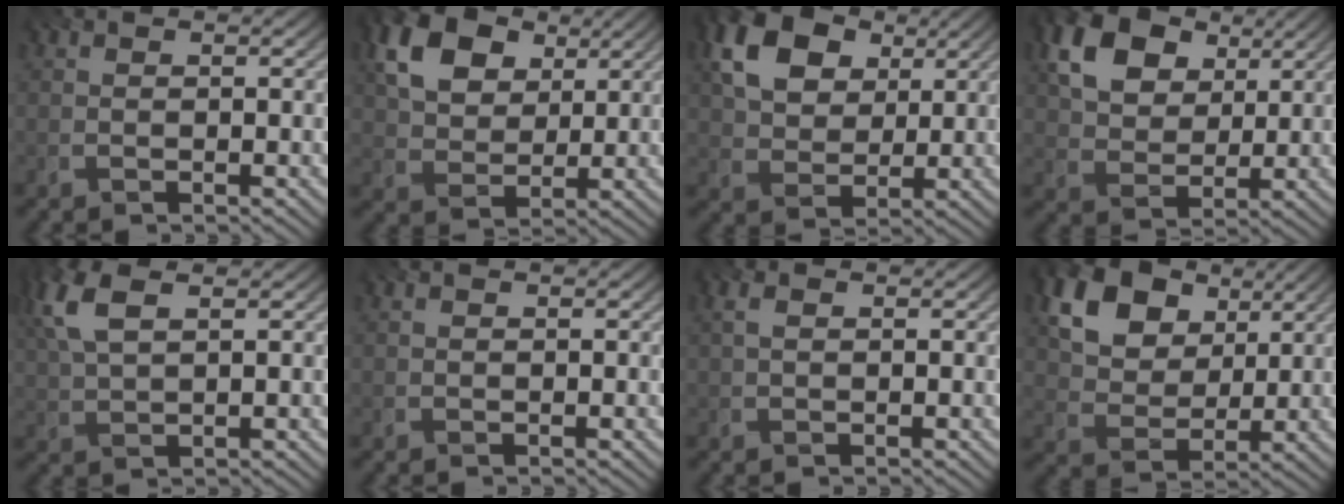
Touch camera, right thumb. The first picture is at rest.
{"total": 10.5, "force": [4.5, 6.9, 6.5], "torque": [-0.147, 0.018, 0.057]}
{"total": 11.9, "force": [5.0, 8.0, 7.2], "torque": [-0.160, 0.023, 0.070]}
{"total": 12.2, "force": [5.5, 8.2, 7.2], "torque": [-0.164, 0.016, 0.088]}
{"total": 7.1, "force": [2.4, 3.2, 5.8], "torque": [-0.168, 0.012, 0.048]}
{"total": 0.0}
{"total": 1.5, "force": [0.1, 0.8, 1.2], "torque": [-0.031, 0.002, 0.002]}
{"total": 18.1, "force": [8.7, 12.9, 9.3], "torque": [-0.233, 0.036, 0.181]}